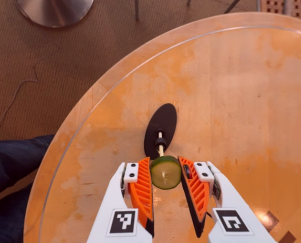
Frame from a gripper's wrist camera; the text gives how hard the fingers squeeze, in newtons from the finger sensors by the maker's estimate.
{"total": 8.2, "left": 7.8, "right": 8.5}